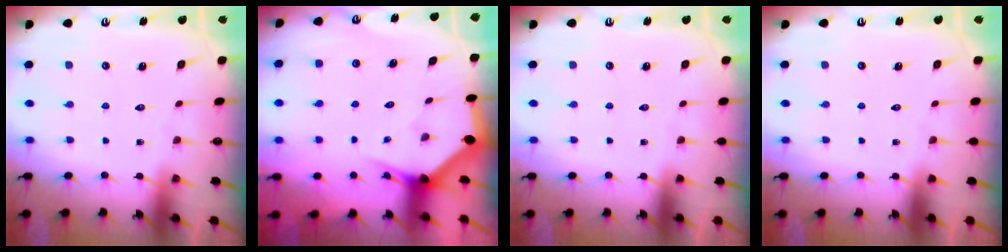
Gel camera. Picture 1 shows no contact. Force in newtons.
{"total": 2.7, "press": 2.7, "slide": 0.1}
{"total": 0.0}
{"total": 0.0}